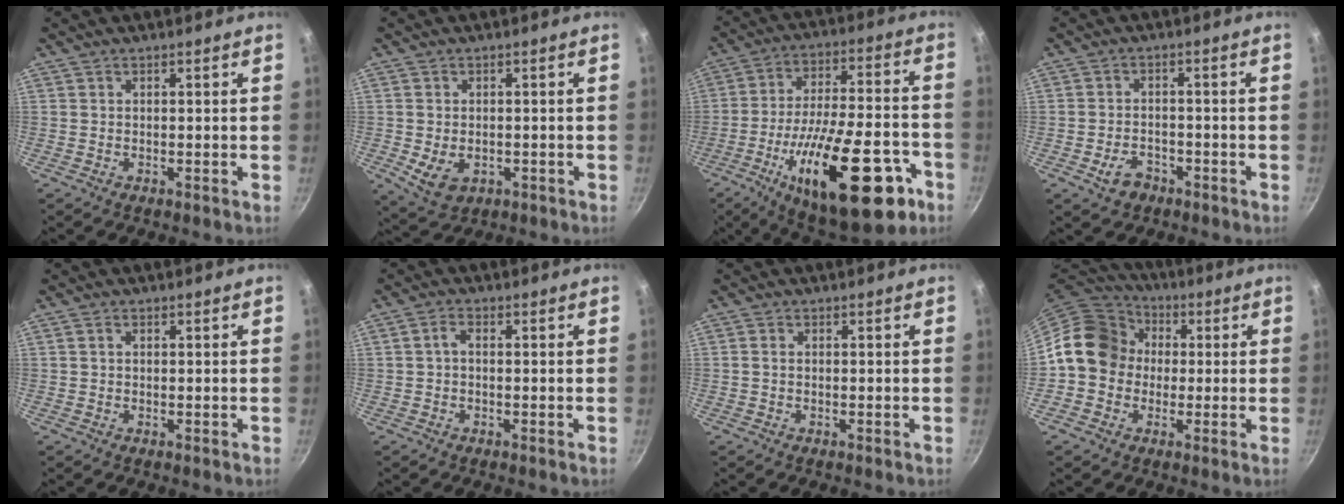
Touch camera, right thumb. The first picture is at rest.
{"total": 5.7, "force": [-1.1, 4.1, 3.8], "torque": [-0.057, -0.008, -0.005]}
{"total": 27.8, "force": [-12.2, 10.8, 22.6], "torque": [-0.316, 0.042, -0.176]}
{"total": 4.4, "force": [-2.5, 3.0, 1.9], "torque": [-0.025, 0.023, -0.035]}
{"total": 0.7, "force": [0.2, 0.5, 0.4], "torque": [-0.007, 0.004, 0.005]}
{"total": 2.0, "force": [0.0, 1.2, 1.6], "torque": [-0.030, 0.009, -0.002]}
{"total": 1.0, "force": [0.0, 0.7, 0.7], "torque": [-0.015, 0.003, -0.001]}
{"total": 13.4, "force": [0.7, 11.7, 6.4], "torque": [-0.071, 0.031, -0.006]}